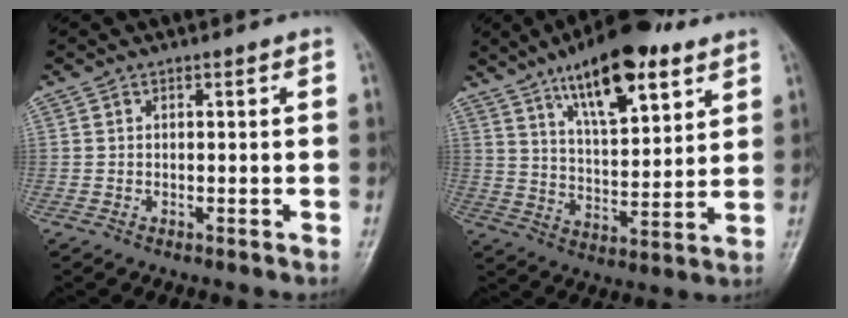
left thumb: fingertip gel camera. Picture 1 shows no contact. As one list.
[{"total": 17.2, "force": [10.1, 6.3, 12.4], "torque": [-0.167, -0.044, 0.167]}]